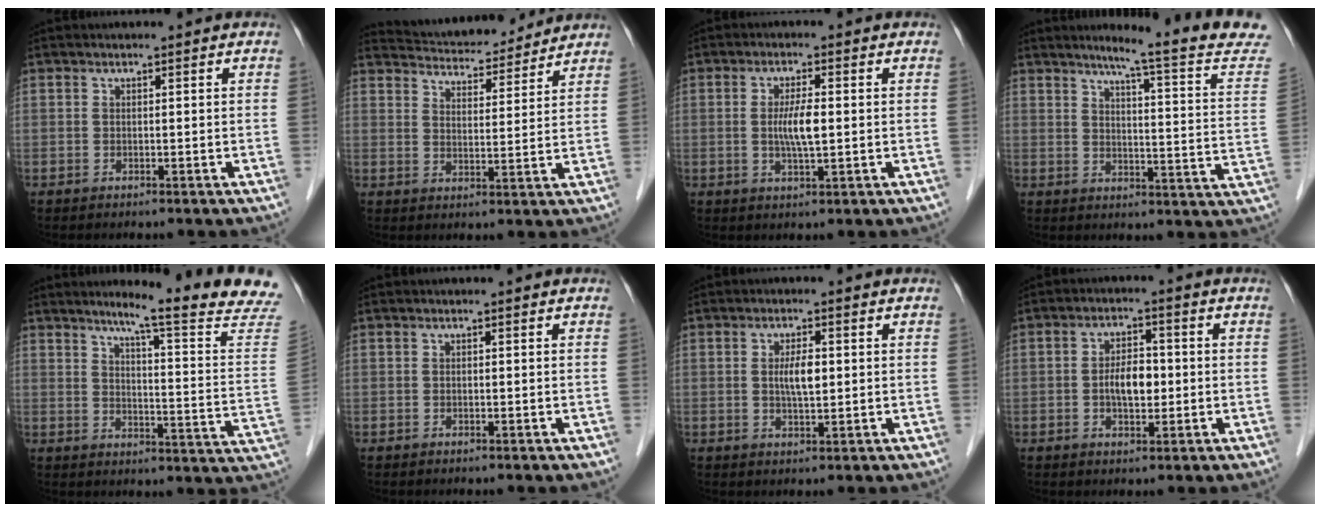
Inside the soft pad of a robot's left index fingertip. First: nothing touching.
{"total": 13.0, "force": [12.4, 2.2, 3.1], "torque": [-0.046, 0.017, 0.182]}
{"total": 4.5, "force": [-0.1, 0.7, 4.5], "torque": [-0.090, -0.003, -0.001]}
{"total": 16.8, "force": [14.5, -0.9, 8.3], "torque": [-0.103, -0.062, 0.162]}
{"total": 17.5, "force": [14.8, -1.2, 9.3], "torque": [-0.121, -0.065, 0.173]}
{"total": 0.0}
{"total": 3.7, "force": [0.3, 1.1, 3.5], "torque": [-0.065, 0.002, 0.006]}
{"total": 5.0, "force": [-0.6, 2.5, 4.3], "torque": [-0.082, 0.008, -0.010]}